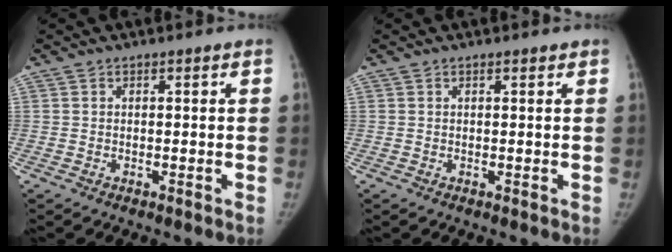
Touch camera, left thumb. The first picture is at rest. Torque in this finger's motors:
{"motor_torque": [-0.14, -0.01, -0.21, -0.23, -0.06]}